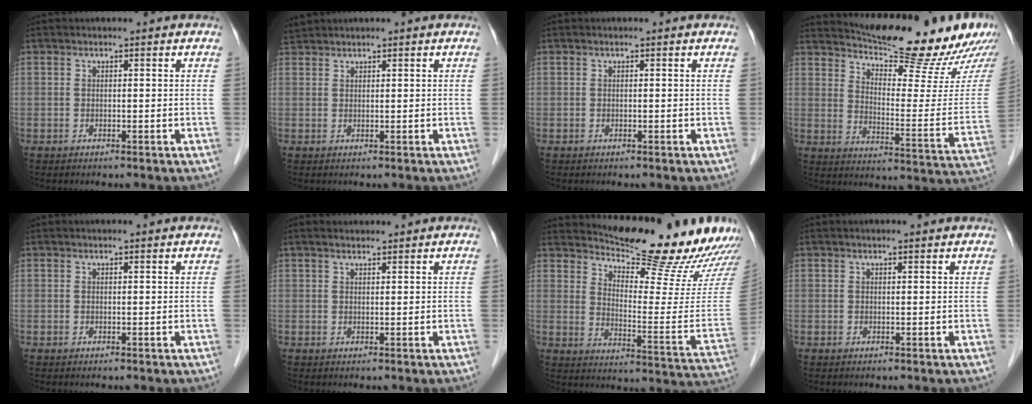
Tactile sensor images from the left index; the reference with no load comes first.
{"total": 1.5, "force": [1.5, -0.1, 0.1], "torque": [-0.010, 0.015, 0.038]}
{"total": 0.0}
{"total": 21.9, "force": [19.7, 2.4, 9.3], "torque": [-0.133, -0.069, 0.258]}
{"total": 1.3, "force": [1.1, 0.0, 0.7], "torque": [-0.007, 0.015, 0.018]}
{"total": 2.3, "force": [2.1, 0.3, 1.0], "torque": [-0.016, 0.017, 0.035]}
{"total": 21.5, "force": [20.1, 1.8, 7.3], "torque": [-0.107, -0.099, 0.256]}
{"total": 2.2, "force": [1.9, 0.1, 1.0], "torque": [-0.010, 0.015, 0.024]}